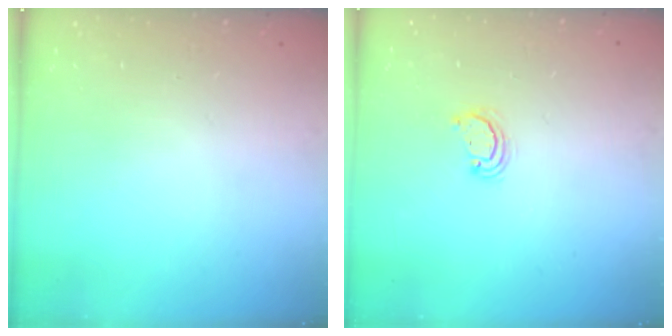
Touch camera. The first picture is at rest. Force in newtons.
{"total": 2.6, "press": 2.6, "slide": 0.3}